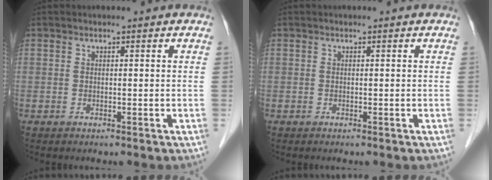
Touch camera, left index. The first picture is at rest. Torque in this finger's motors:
{"motor_torque": [-0.07, -0.06, 0.00, 0.00]}